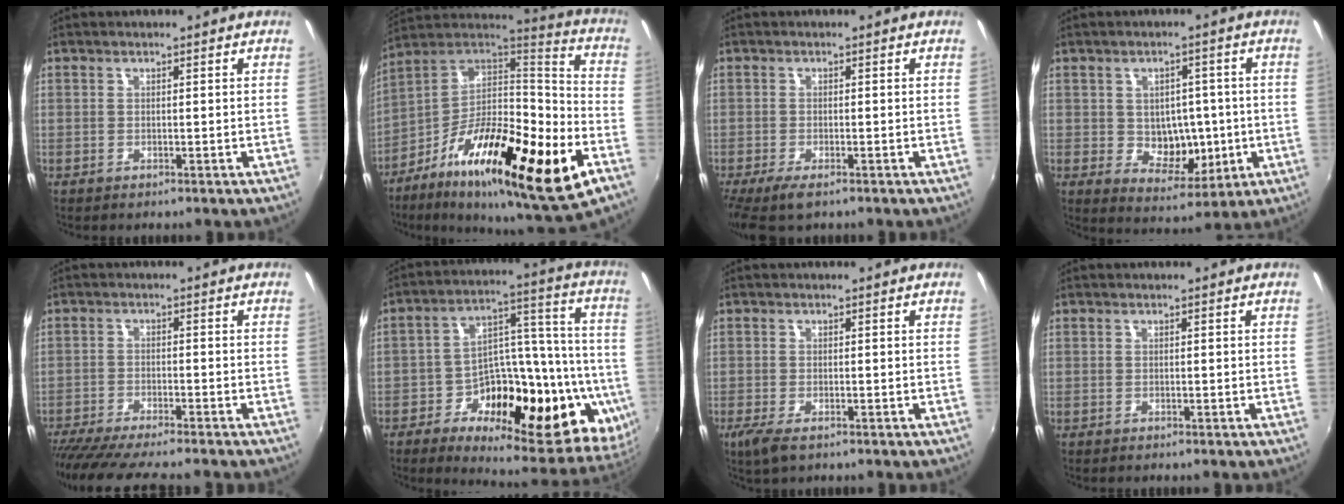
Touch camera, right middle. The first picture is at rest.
{"total": 29.4, "force": [-12.6, 8.3, 25.2], "torque": [-0.423, -0.027, -0.222]}
{"total": 5.2, "force": [-3.6, 1.3, 3.5], "torque": [-0.083, -0.023, -0.063]}
{"total": 8.7, "force": [-0.8, 6.8, 5.4], "torque": [-0.093, -0.008, 0.003]}
{"total": 12.9, "force": [-11.3, 0.8, 6.2], "torque": [-0.136, -0.038, -0.184]}
{"total": 26.5, "force": [-8.3, 14.5, 20.6], "torque": [-0.293, 0.021, -0.113]}
{"total": 4.0, "force": [-2.4, 1.2, 2.9], "torque": [-0.064, -0.015, -0.042]}
{"total": 0.0}